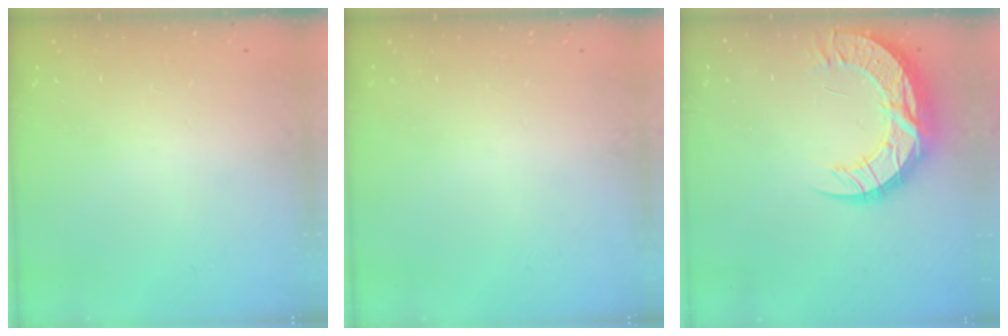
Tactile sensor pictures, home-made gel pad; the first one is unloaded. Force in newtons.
{"total": 0.0}
{"total": 16.1, "press": 16.1, "slide": 1.3}